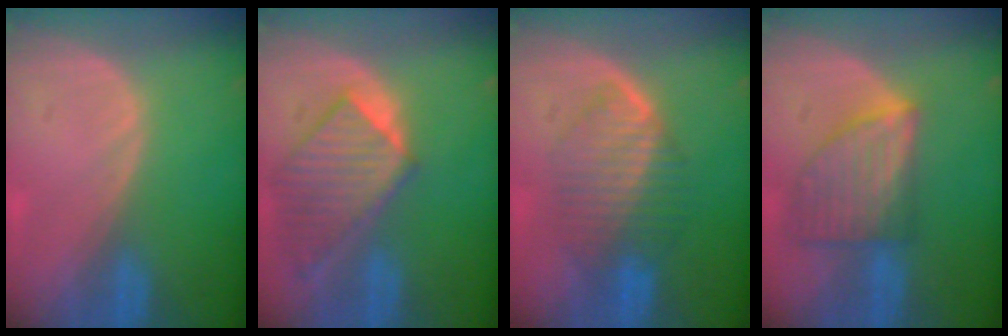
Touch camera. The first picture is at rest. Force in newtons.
{"total": 9.1, "press": 8.0, "slide": 4.4}
{"total": 6.8, "press": 6.8, "slide": 0.2}
{"total": 7.7, "press": 7.0, "slide": 3.2}